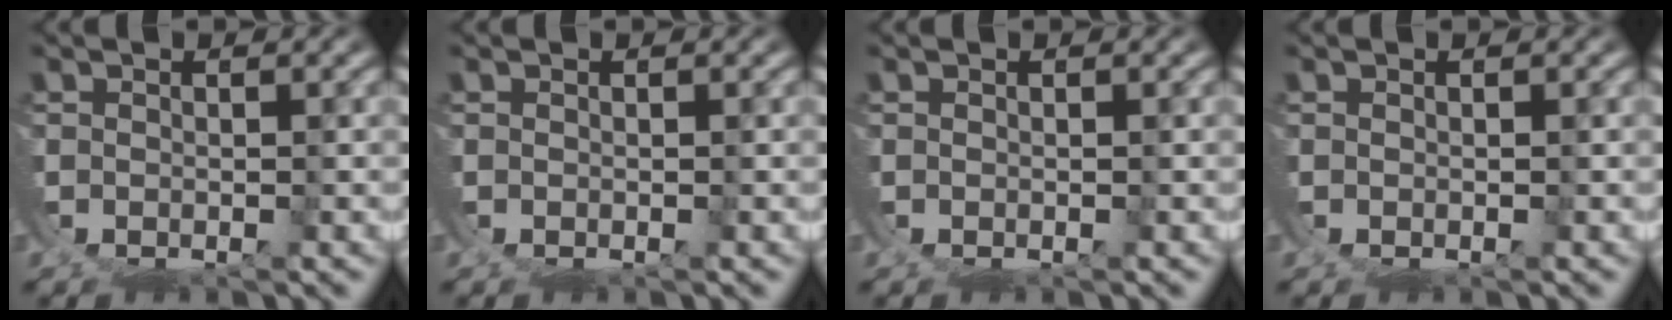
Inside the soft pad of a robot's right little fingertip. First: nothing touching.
{"total": 0.0}
{"total": 0.0}
{"total": 0.0}